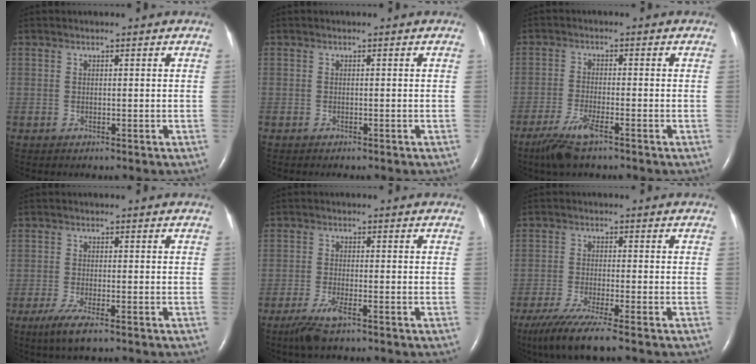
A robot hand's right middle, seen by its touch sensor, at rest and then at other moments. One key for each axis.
{"total": 0.8, "fx": -0.7, "fy": 0.1, "fz": 0.4, "tx": -0.008, "ty": -0.002, "tz": -0.007}
{"total": 5.5, "fx": -3.8, "fy": 0.7, "fz": 3.9, "tx": -0.094, "ty": -0.014, "tz": -0.070}
{"total": 4.3, "fx": -2.7, "fy": 0.6, "fz": 3.3, "tx": -0.076, "ty": -0.014, "tz": -0.049}
{"total": 4.2, "fx": -2.8, "fy": 0.6, "fz": 3.1, "tx": -0.076, "ty": -0.011, "tz": -0.053}
{"total": 8.9, "fx": -6.9, "fy": -0.5, "fz": 5.6, "tx": -0.099, "ty": -0.030, "tz": -0.117}